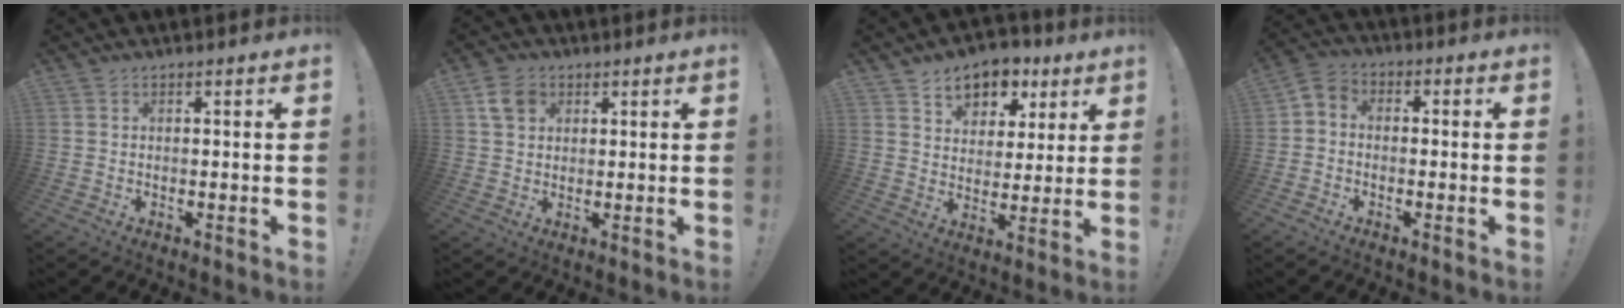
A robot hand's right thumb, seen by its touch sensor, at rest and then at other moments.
{"total": 6.4, "force": [2.9, 4.9, 2.9], "torque": [-0.045, 0.001, 0.057]}
{"total": 9.3, "force": [5.4, 6.9, 3.3], "torque": [-0.040, -0.035, 0.102]}
{"total": 4.0, "force": [-2.9, 2.3, 1.5], "torque": [-0.030, 0.016, -0.055]}